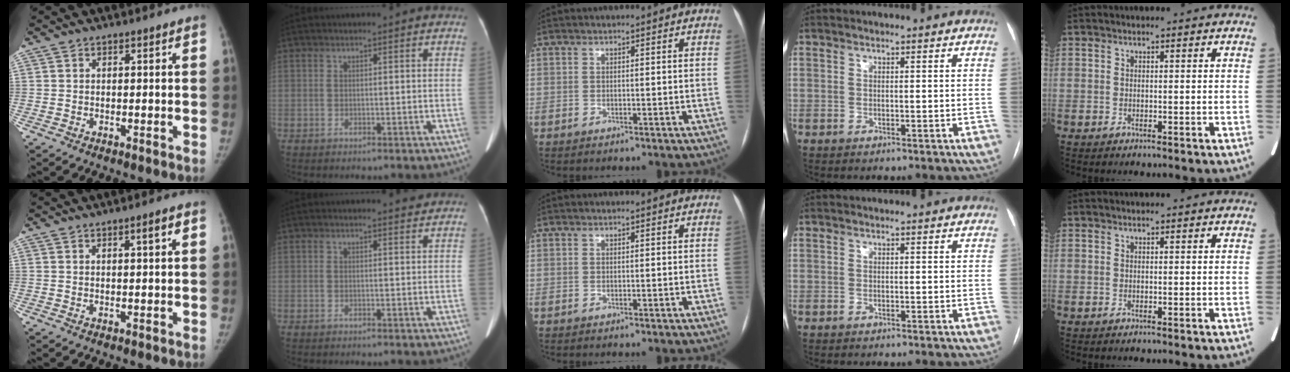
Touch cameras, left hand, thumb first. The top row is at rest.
{"thumb": {"total": 2.1, "force": [0.9, 0.2, 1.9], "torque": [-0.027, -0.002, 0.014]}, "index": {"total": 1.6, "force": [1.6, -0.1, 0.2], "torque": [-0.006, -0.008, 0.020]}}